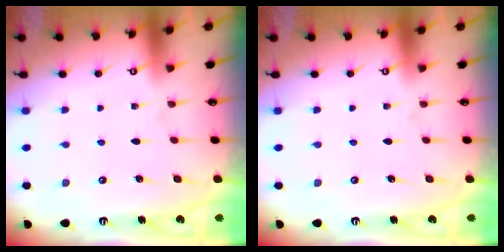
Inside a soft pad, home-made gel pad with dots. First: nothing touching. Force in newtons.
{"total": 0.0}